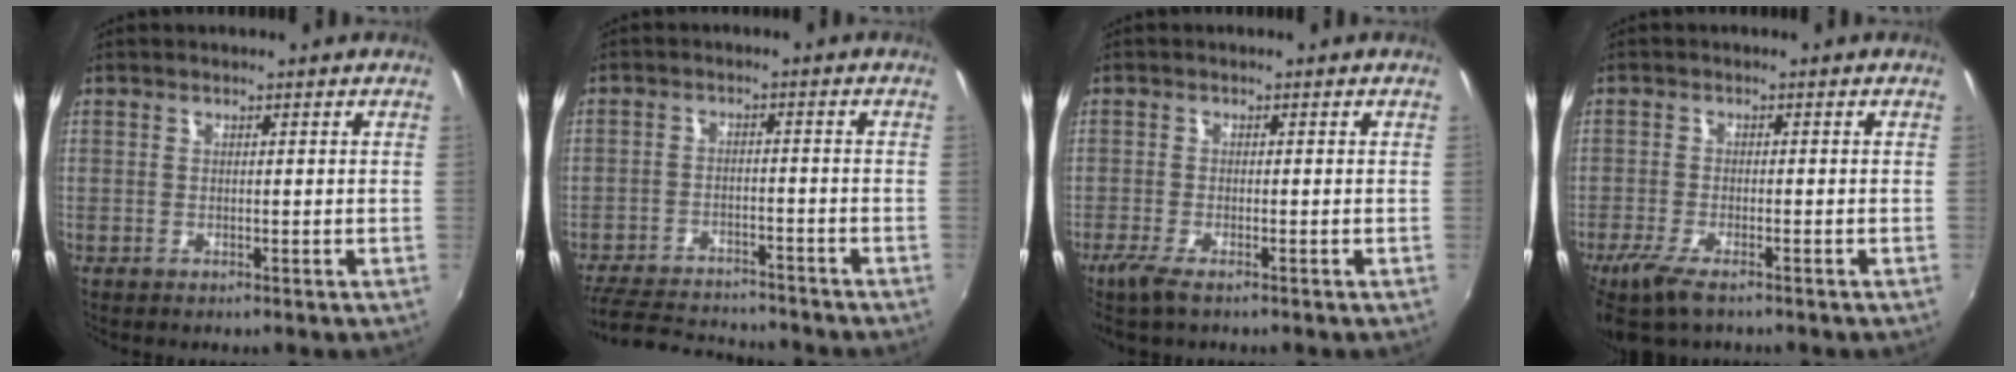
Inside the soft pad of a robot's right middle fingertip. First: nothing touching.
{"total": 14.2, "force": [-12.6, 4.3, 4.8], "torque": [-0.122, 0.000, -0.192]}
{"total": 4.0, "force": [-2.7, 0.5, 2.9], "torque": [-0.067, -0.015, -0.052]}
{"total": 6.3, "force": [-4.5, 1.6, 4.1], "torque": [-0.104, -0.023, -0.086]}